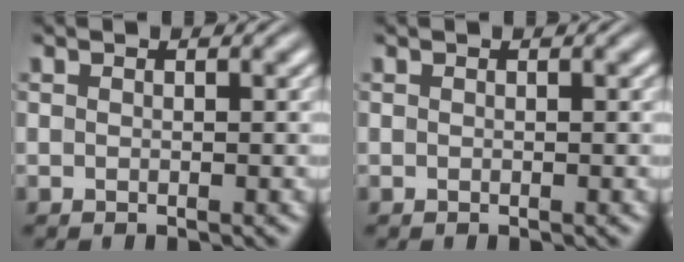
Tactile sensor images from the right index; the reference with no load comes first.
{"total": 0.0}